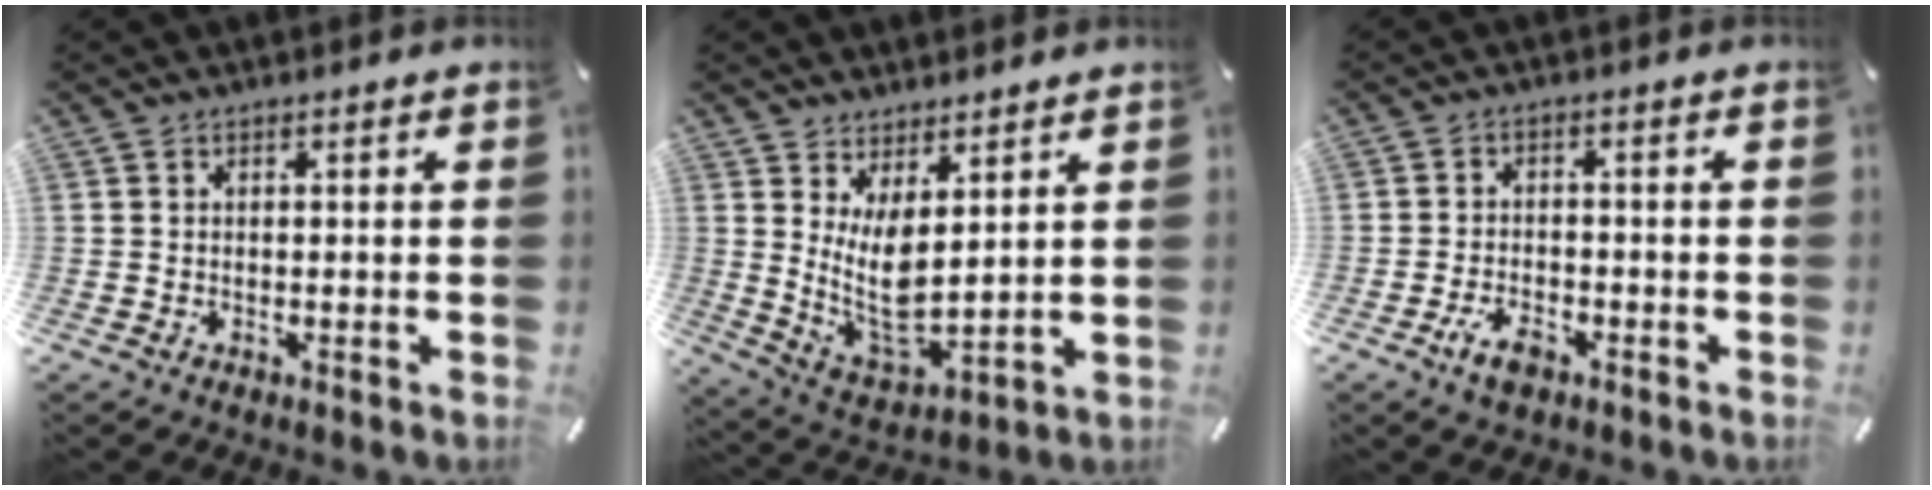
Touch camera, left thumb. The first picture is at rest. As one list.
[{"total": 9.6, "force": [4.0, 4.4, 7.6], "torque": [-0.157, -0.036, 0.077]}, {"total": 4.8, "force": [-2.8, 2.5, 3.0], "torque": [-0.065, 0.011, -0.054]}]